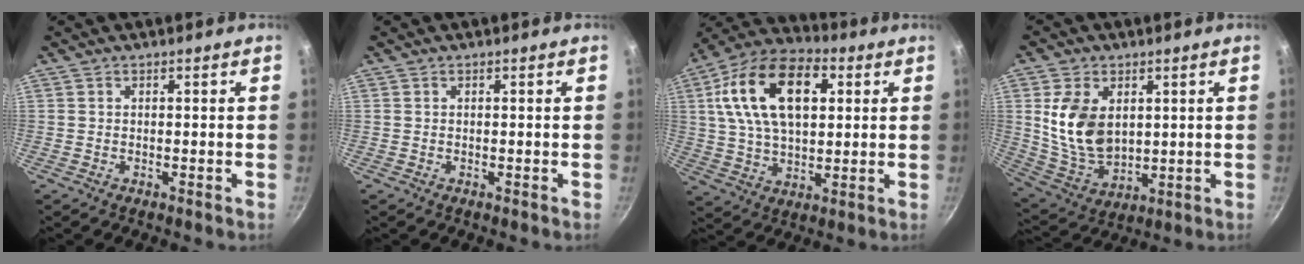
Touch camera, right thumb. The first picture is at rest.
{"total": 0.0}
{"total": 20.4, "force": [5.4, 12.0, 15.5], "torque": [-0.260, 0.008, 0.082]}
{"total": 13.1, "force": [2.7, 8.8, 9.4], "torque": [-0.162, -0.027, 0.067]}